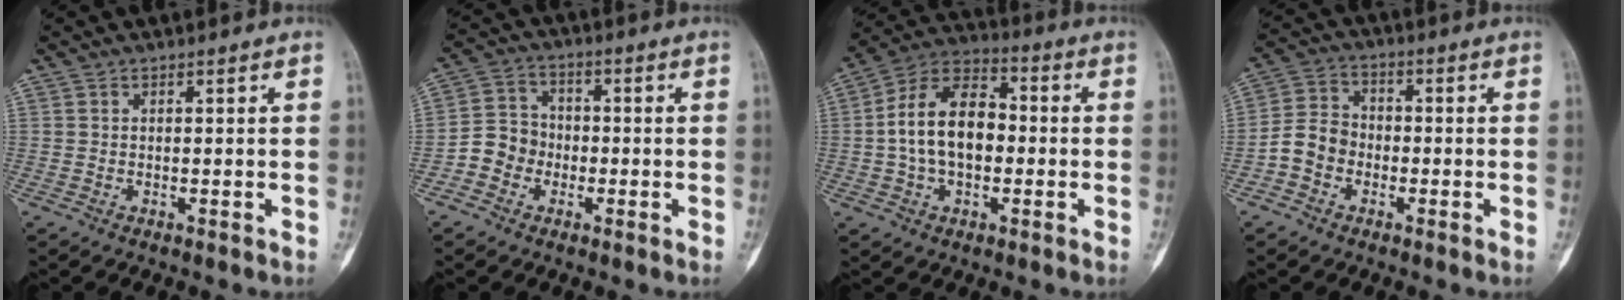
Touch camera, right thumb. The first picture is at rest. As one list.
[{"total": 6.6, "force": [-2.3, 5.8, 2.1], "torque": [-0.014, 0.025, -0.054]}, {"total": 14.2, "force": [-0.3, 9.0, 11.0], "torque": [-0.180, 0.036, -0.015]}, {"total": 6.6, "force": [-2.3, 5.4, 3.1], "torque": [-0.046, 0.028, -0.054]}]